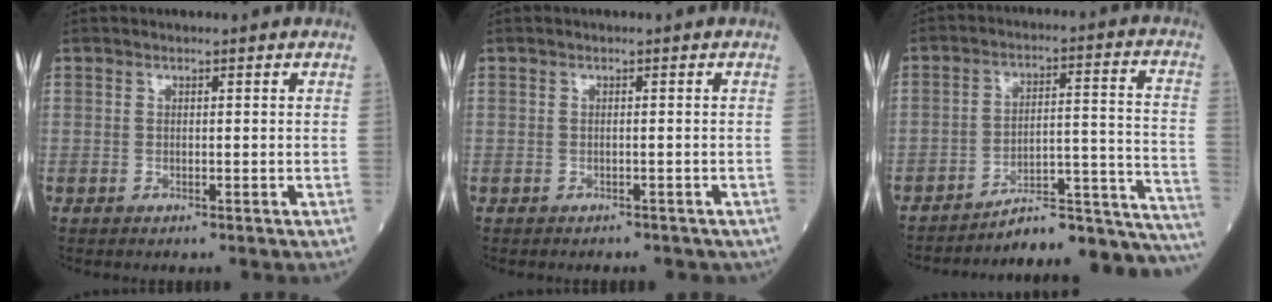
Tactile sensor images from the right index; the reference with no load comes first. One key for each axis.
{"total": 3.5, "fx": -3.0, "fy": 1.5, "fz": 1.0, "tx": -0.015, "ty": 0.000, "tz": -0.031}
{"total": 19.2, "fx": -18.6, "fy": 0.4, "fz": 4.9, "tx": -0.007, "ty": 0.047, "tz": -0.252}